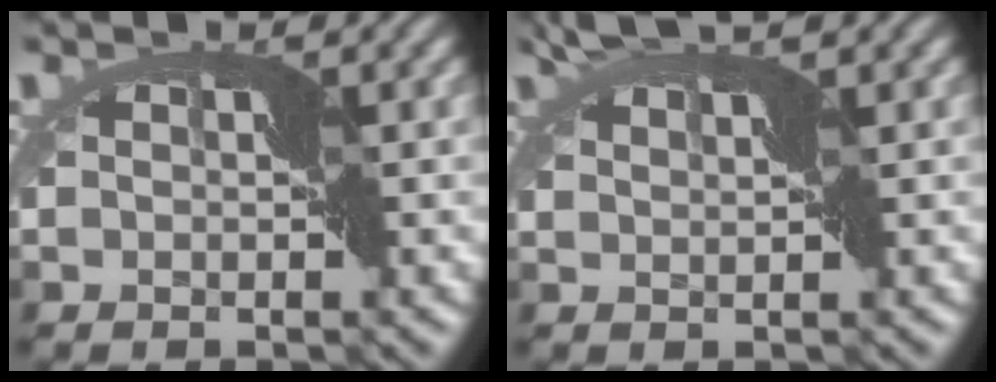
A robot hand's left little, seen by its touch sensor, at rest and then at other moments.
{"total": 2.6, "force": [2.4, -0.2, 0.9], "torque": [-0.029, 0.011, 0.043]}